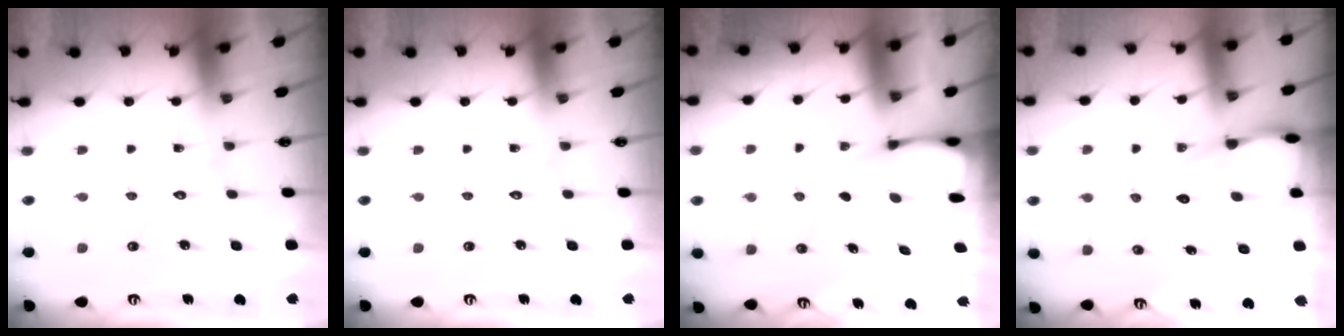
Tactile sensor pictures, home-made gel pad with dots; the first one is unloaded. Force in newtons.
{"total": 0.0}
{"total": 2.4, "press": 2.4, "slide": 0.3}
{"total": 7.1, "press": 7.1, "slide": 0.8}